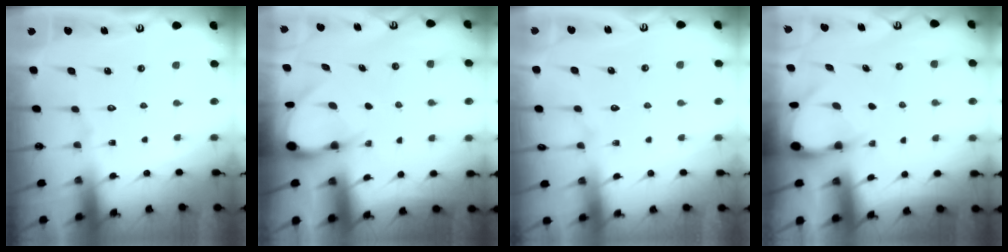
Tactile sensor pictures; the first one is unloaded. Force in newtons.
{"total": 4.2, "press": 4.2, "slide": 0.3}
{"total": 2.9, "press": 2.9, "slide": 0.4}
{"total": 3.3, "press": 3.3, "slide": 0.2}